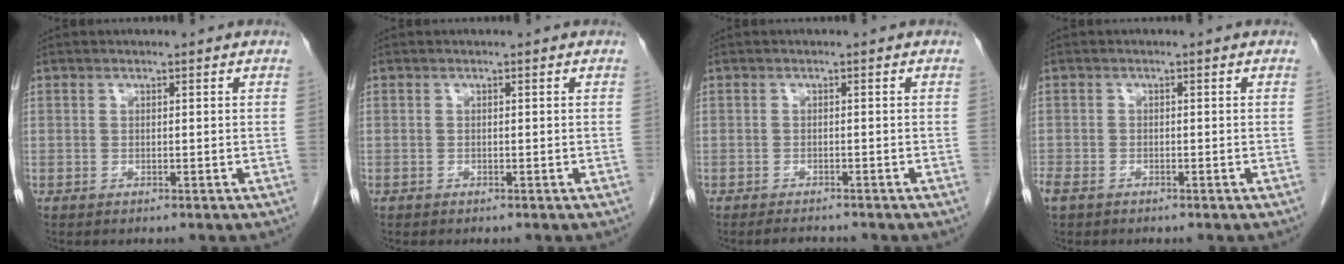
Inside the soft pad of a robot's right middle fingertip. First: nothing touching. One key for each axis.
{"total": 0.0}
{"total": 2.1, "fx": -2.0, "fy": 0.3, "fz": 0.6, "tx": -0.013, "ty": -0.007, "tz": -0.028}
{"total": 3.1, "fx": -2.2, "fy": 1.6, "fz": 1.5, "tx": -0.034, "ty": -0.007, "tz": -0.036}